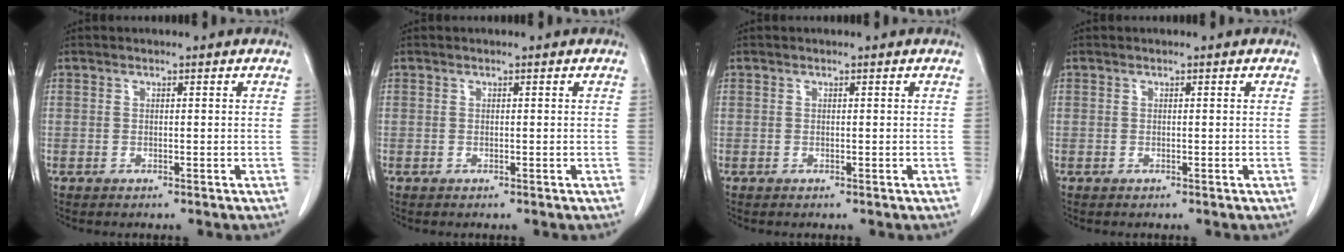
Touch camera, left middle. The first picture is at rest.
{"total": 0.0}
{"total": 0.0}
{"total": 0.0}